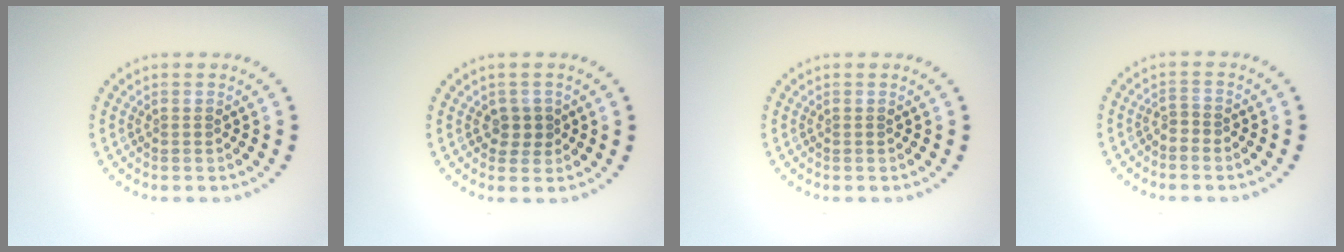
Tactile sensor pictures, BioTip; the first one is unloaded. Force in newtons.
{"total": 1.7, "press": 1.5, "slide": 0.8}
{"total": 0.0}
{"total": 0.8, "press": 0.5, "slide": 0.6}